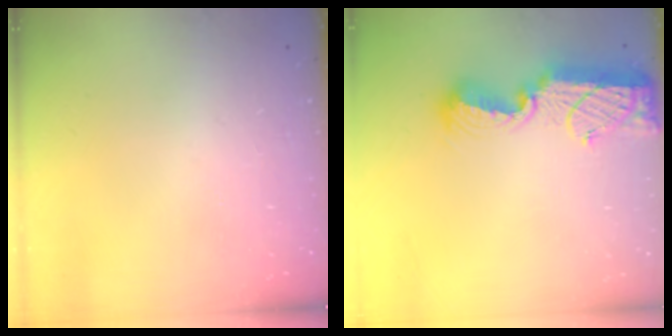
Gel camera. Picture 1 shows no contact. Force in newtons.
{"total": 13.4, "press": 13.3, "slide": 0.6}